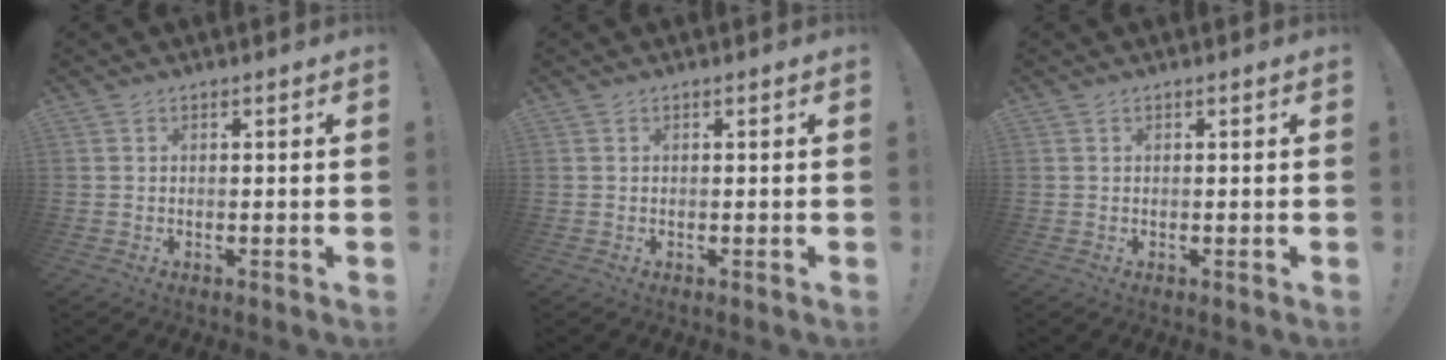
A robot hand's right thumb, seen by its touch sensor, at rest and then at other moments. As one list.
[{"total": 0.0}, {"total": 0.0}]